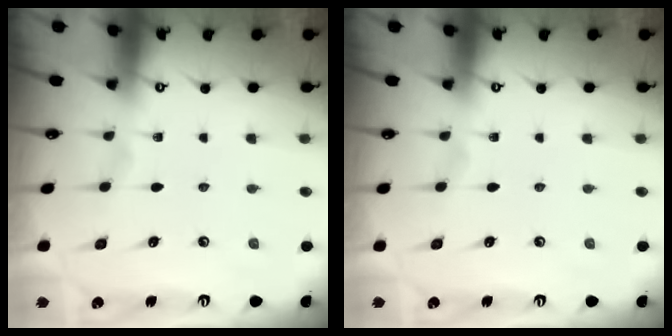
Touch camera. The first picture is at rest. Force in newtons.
{"total": 0.0}